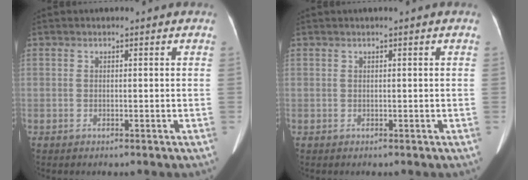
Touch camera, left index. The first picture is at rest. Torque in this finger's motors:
{"motor_torque": [-0.40, 0.49, -0.32, -0.01]}